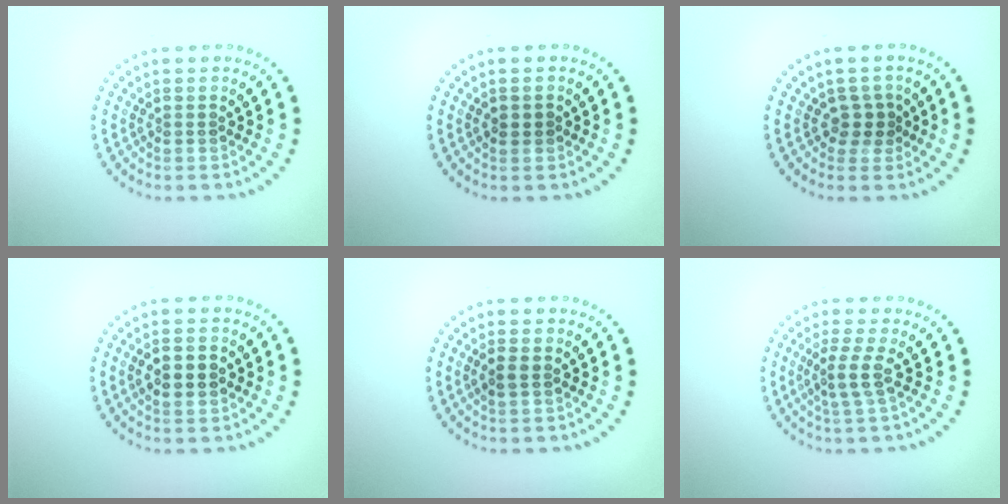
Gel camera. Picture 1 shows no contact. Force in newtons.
{"total": 1.1, "press": 1.0, "slide": 0.2}
{"total": 1.8, "press": 1.5, "slide": 1.0}
{"total": 2.2, "press": 2.2, "slide": 0.1}
{"total": 1.2, "press": 1.2, "slide": 0.2}
{"total": 2.2, "press": 1.6, "slide": 1.4}